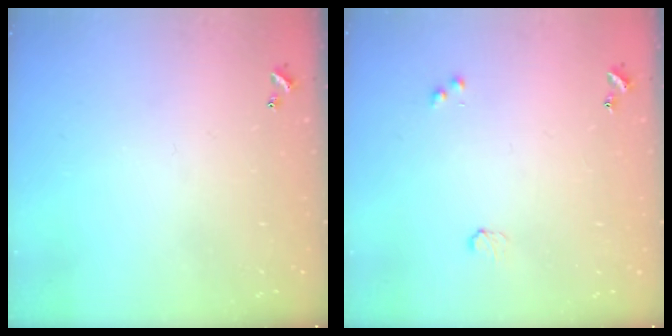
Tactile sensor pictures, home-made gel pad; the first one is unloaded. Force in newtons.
{"total": 1.8, "press": 1.8, "slide": 0.4}